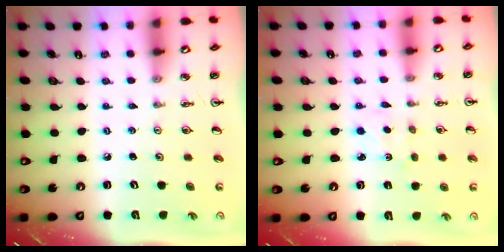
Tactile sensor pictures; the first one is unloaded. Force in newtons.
{"total": 1.5, "press": 1.4, "slide": 0.4}